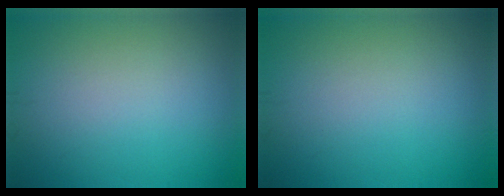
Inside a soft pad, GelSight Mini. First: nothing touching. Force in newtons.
{"total": 0.0}